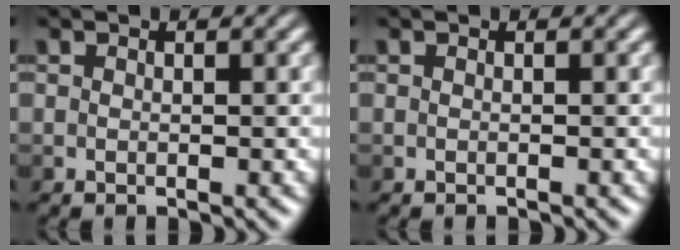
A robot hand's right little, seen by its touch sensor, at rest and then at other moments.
{"total": 0.0}